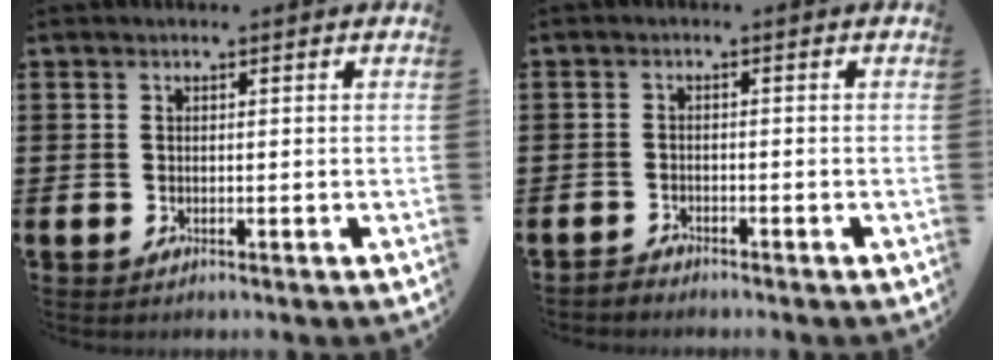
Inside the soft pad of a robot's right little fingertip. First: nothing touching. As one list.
[{"total": 1.2, "force": [-1.2, 0.1, -0.2], "torque": [0.000, 0.004, -0.025]}]